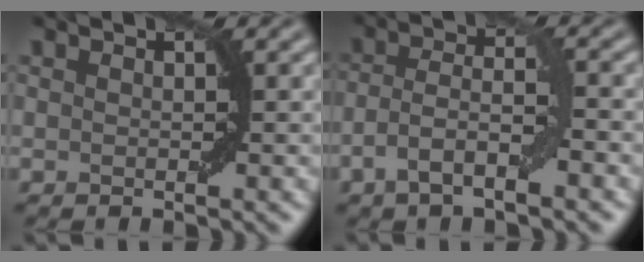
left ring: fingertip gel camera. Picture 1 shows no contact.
{"total": 4.4, "force": [-2.0, 1.3, 3.7], "torque": [-0.073, 0.009, -0.042]}